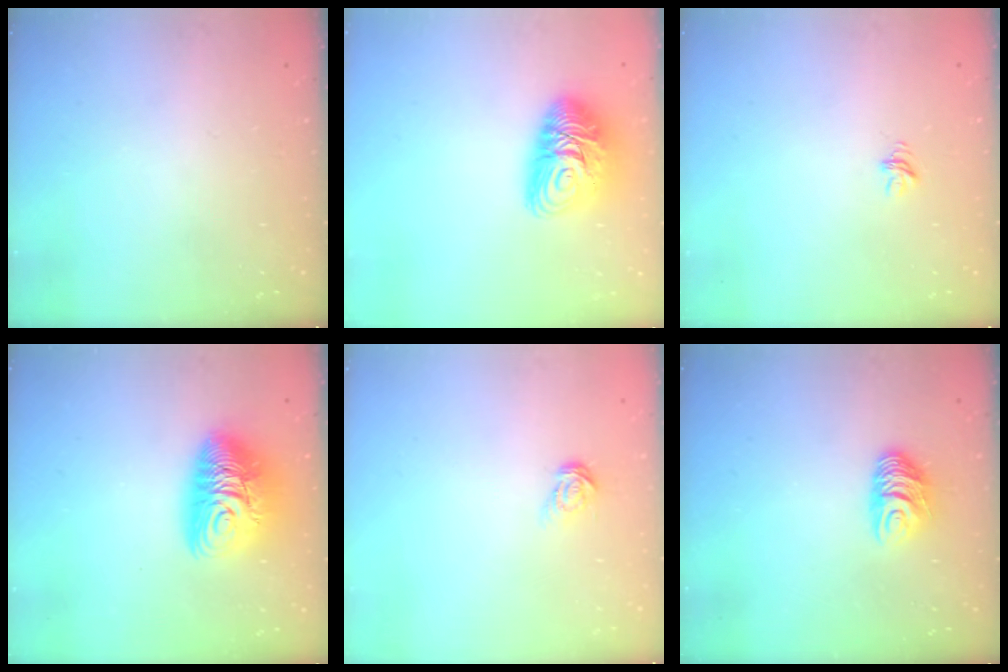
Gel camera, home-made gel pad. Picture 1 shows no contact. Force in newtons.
{"total": 11.7, "press": 11.7, "slide": 1.0}
{"total": 4.3, "press": 4.3, "slide": 0.4}
{"total": 12.9, "press": 12.9, "slide": 1.2}
{"total": 5.5, "press": 5.4, "slide": 0.5}
{"total": 7.6, "press": 7.6, "slide": 0.8}